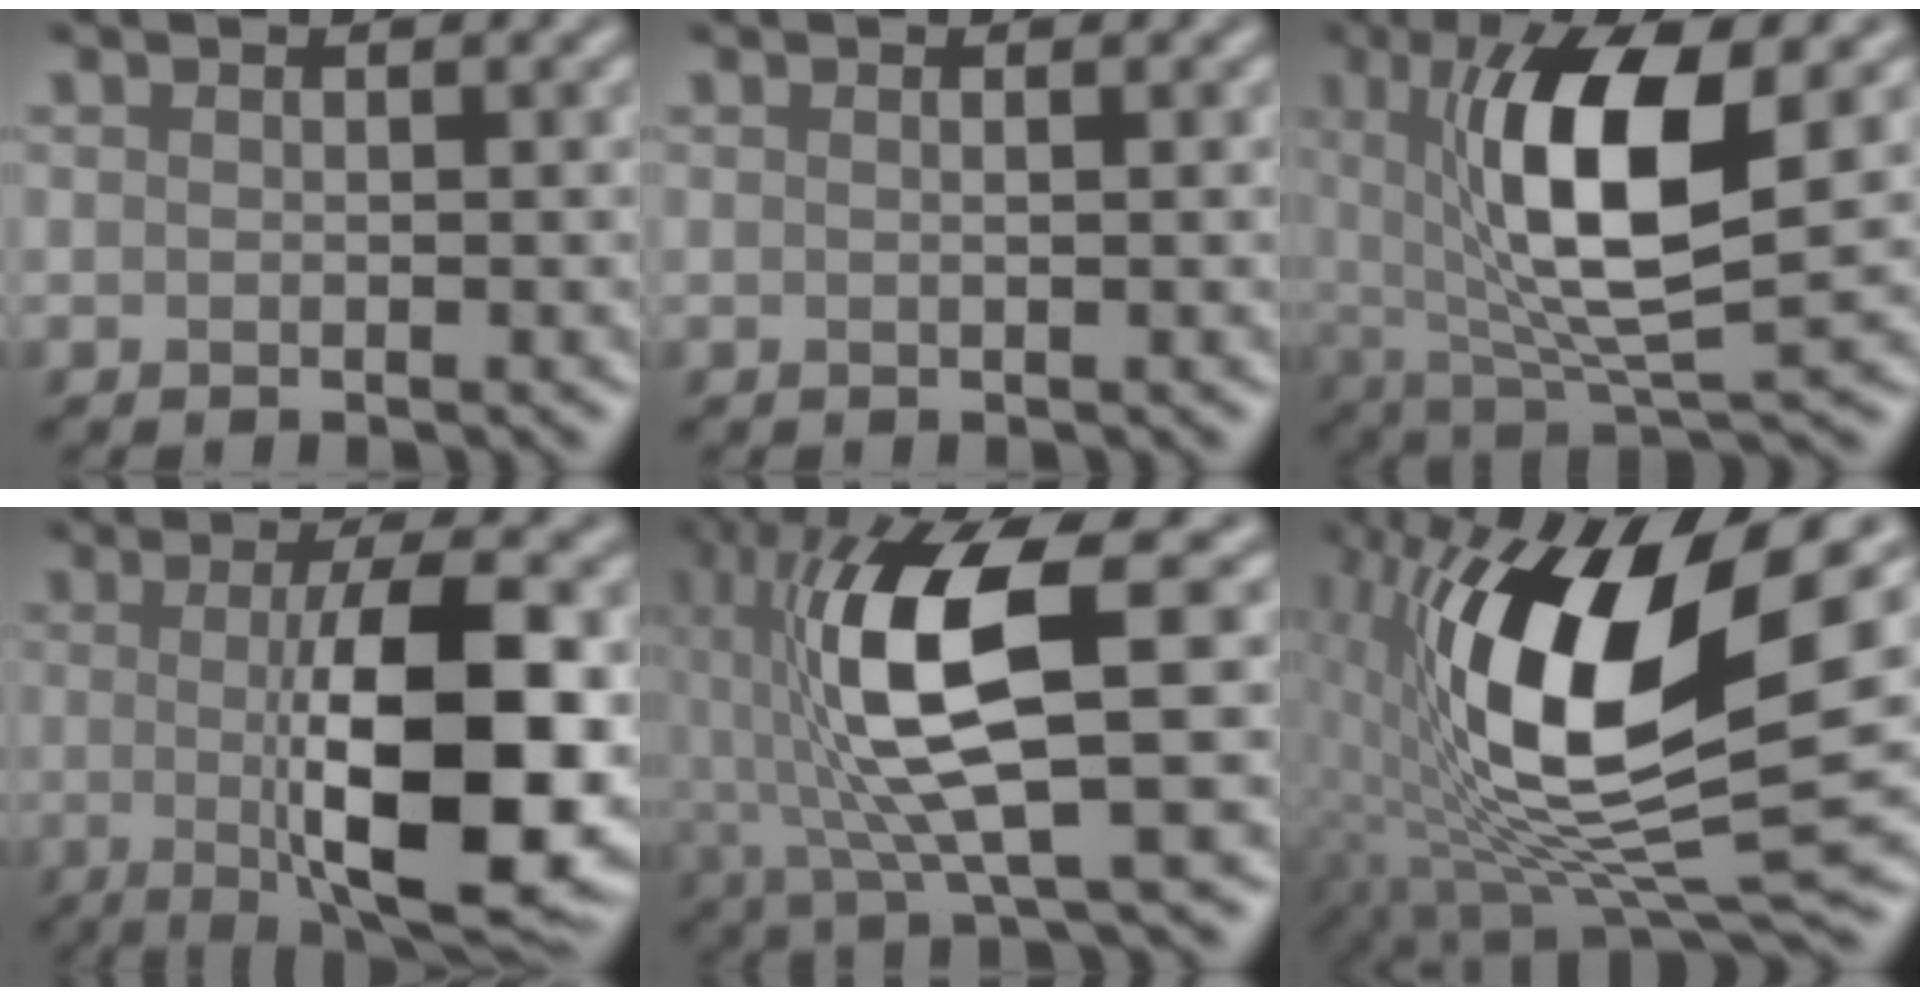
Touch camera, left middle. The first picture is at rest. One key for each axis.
{"total": 0.8, "fx": 0.2, "fy": 0.3, "fz": 0.7, "tx": -0.003, "ty": -0.001, "tz": -0.003}
{"total": 10.6, "fx": 1.7, "fy": 3.4, "fz": 9.9, "tx": -0.169, "ty": -0.006, "tz": 0.034}
{"total": 11.9, "fx": -0.8, "fy": 3.2, "fz": 11.4, "tx": -0.162, "ty": -0.012, "tz": -0.009}
{"total": 10.6, "fx": 0.8, "fy": 2.7, "fz": 10.2, "tx": -0.200, "ty": 0.002, "tz": 0.021}
{"total": 14.7, "fx": 1.5, "fy": 5.1, "fz": 13.7, "tx": -0.246, "ty": -0.015, "tz": 0.019}